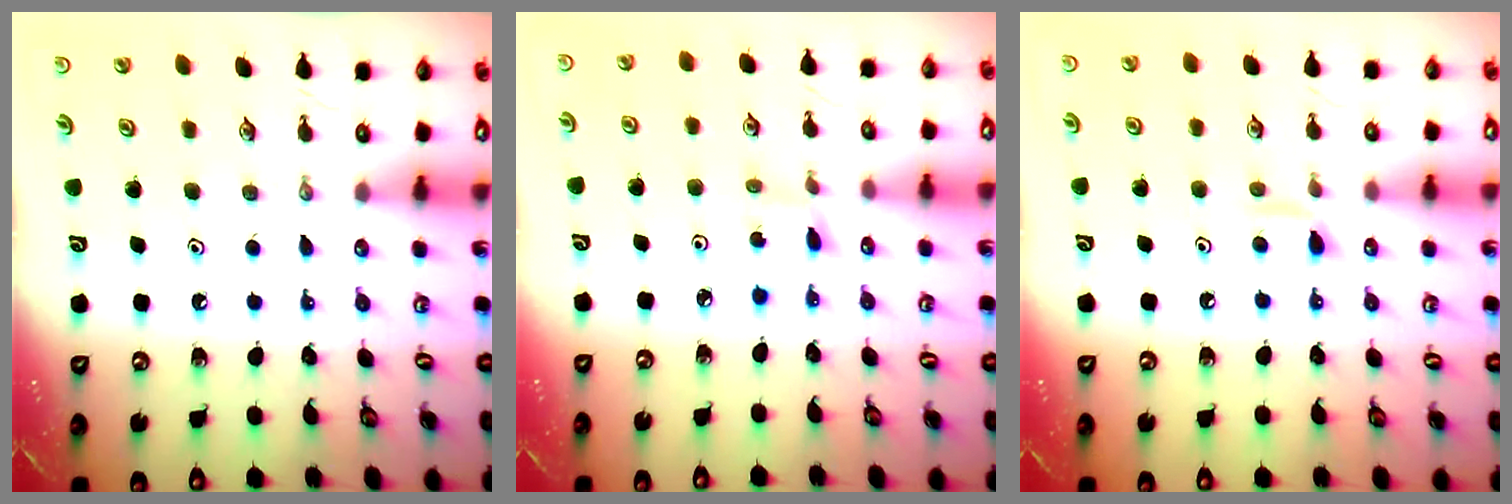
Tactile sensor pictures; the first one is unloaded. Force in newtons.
{"total": 1.1, "press": 1.1, "slide": 0.1}
{"total": 5.2, "press": 5.2, "slide": 0.7}